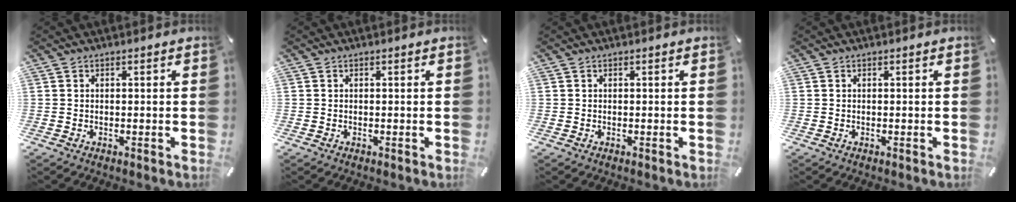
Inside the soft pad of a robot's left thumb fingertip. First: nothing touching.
{"total": 0.0}
{"total": 0.0}
{"total": 0.0}